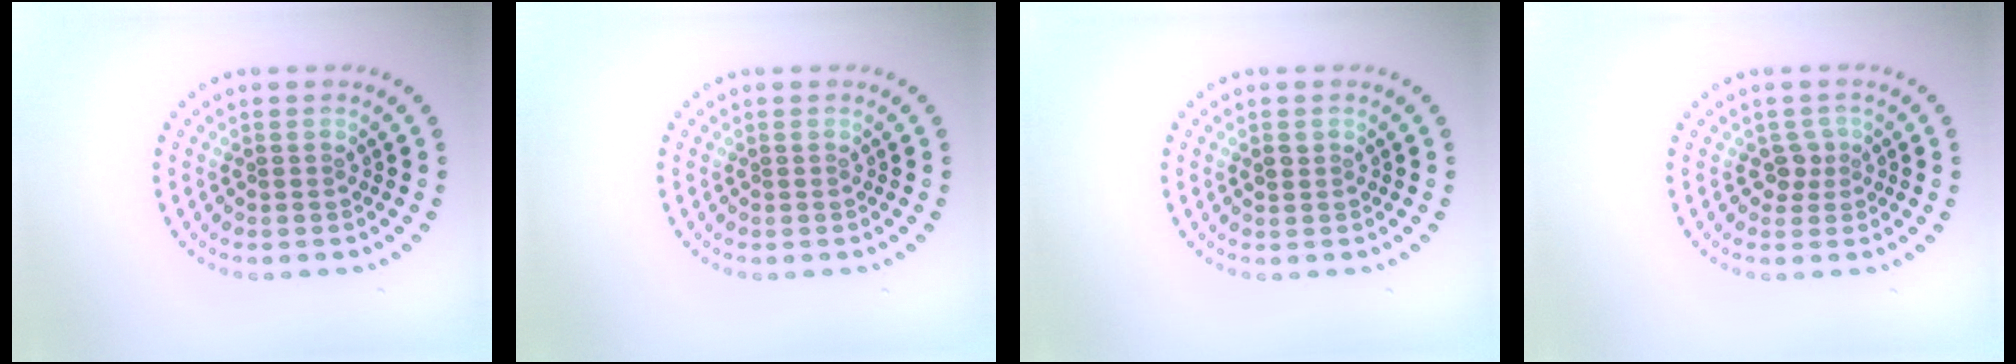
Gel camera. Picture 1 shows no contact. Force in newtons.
{"total": 0.0}
{"total": 0.8, "press": 0.7, "slide": 0.3}
{"total": 1.5, "press": 1.0, "slide": 1.1}